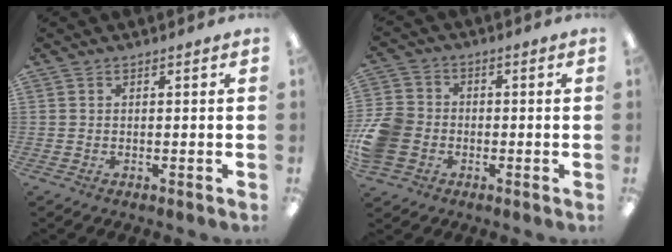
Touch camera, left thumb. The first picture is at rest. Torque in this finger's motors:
{"motor_torque": [-0.81, 1.27, 0.53, -0.32, 0.30]}